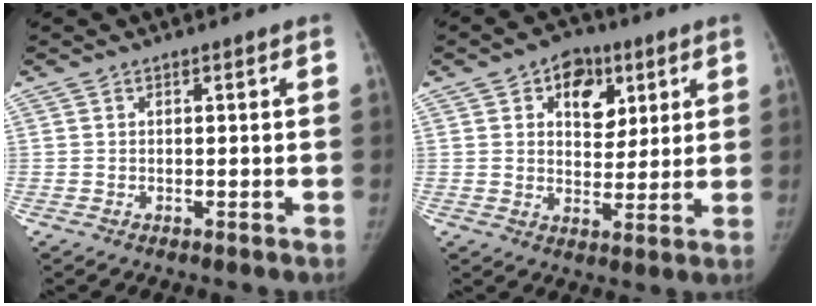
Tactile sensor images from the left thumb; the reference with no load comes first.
{"total": 9.7, "force": [4.4, 6.7, 5.5], "torque": [-0.036, -0.015, 0.062]}